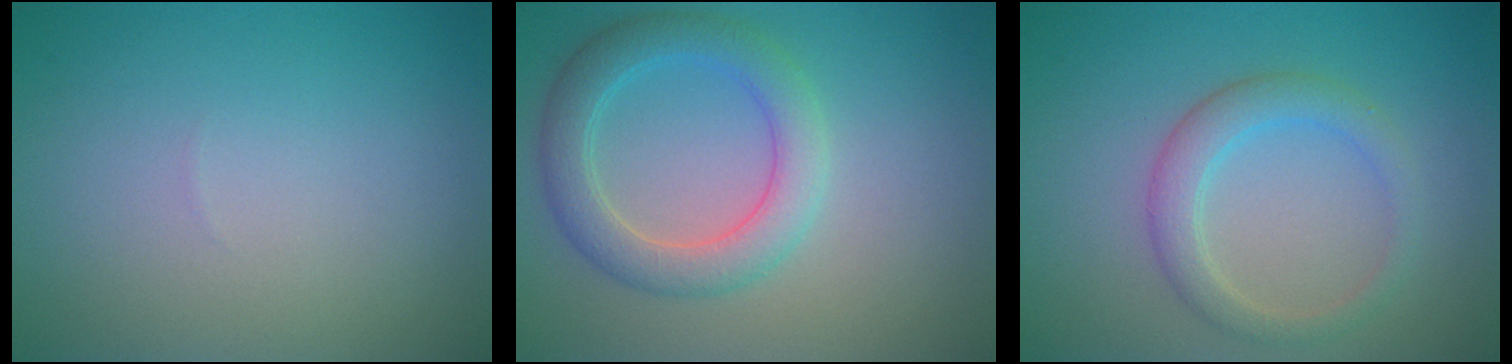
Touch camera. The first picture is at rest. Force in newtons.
{"total": 4.3, "press": 4.2, "slide": 0.1}
{"total": 2.9, "press": 2.9, "slide": 0.4}